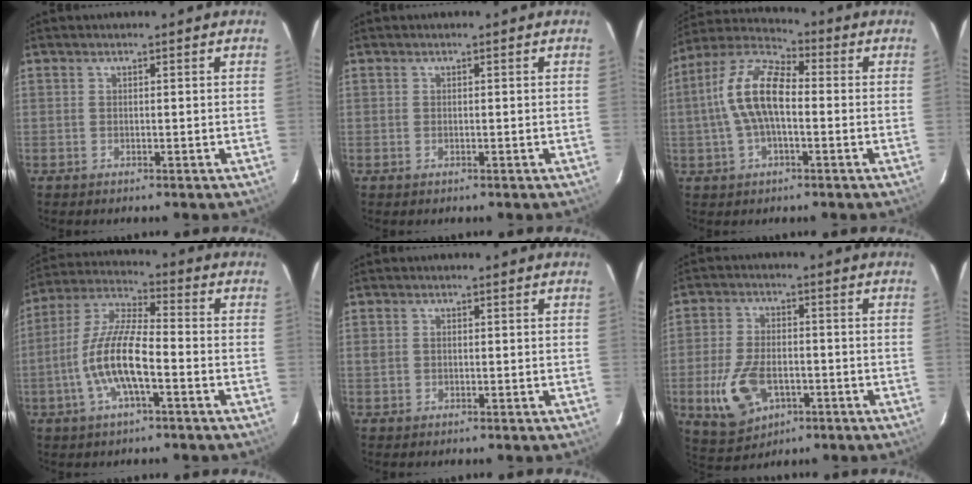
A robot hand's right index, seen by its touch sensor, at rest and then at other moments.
{"total": 0.0}
{"total": 12.1, "force": [-0.7, 5.3, 10.8], "torque": [-0.221, 0.020, -0.020]}
{"total": 12.1, "force": [-4.0, 3.0, 11.0], "torque": [-0.230, 0.002, -0.078]}
{"total": 1.4, "force": [-0.3, 1.2, 0.6], "torque": [-0.010, 0.002, -0.006]}
{"total": 11.7, "force": [-4.0, 7.0, 8.4], "torque": [-0.193, -0.009, -0.060]}